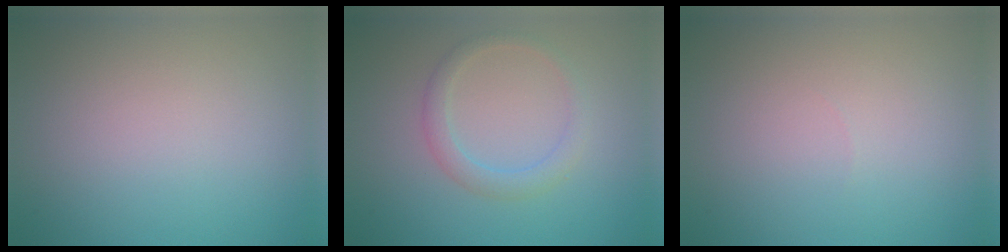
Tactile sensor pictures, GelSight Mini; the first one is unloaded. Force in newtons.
{"total": 2.1, "press": 2.1, "slide": 0.1}
{"total": 0.0}